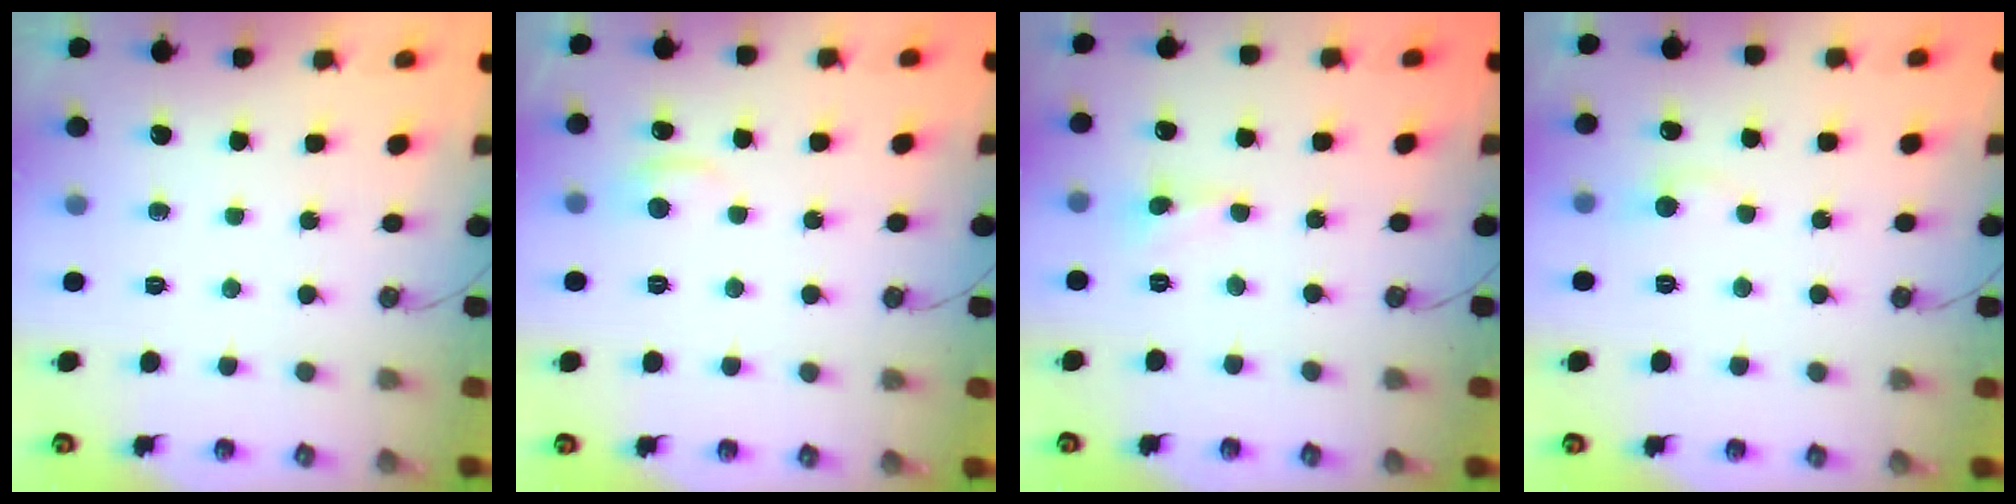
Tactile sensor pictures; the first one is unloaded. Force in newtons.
{"total": 1.2, "press": 0.7, "slide": 0.9}
{"total": 0.9, "press": 0.9, "slide": 0.2}
{"total": 1.2, "press": 0.9, "slide": 0.8}